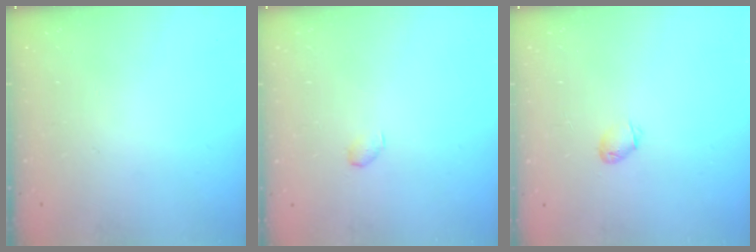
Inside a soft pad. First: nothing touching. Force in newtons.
{"total": 3.1, "press": 3.0, "slide": 0.4}
{"total": 2.3, "press": 2.3, "slide": 0.5}